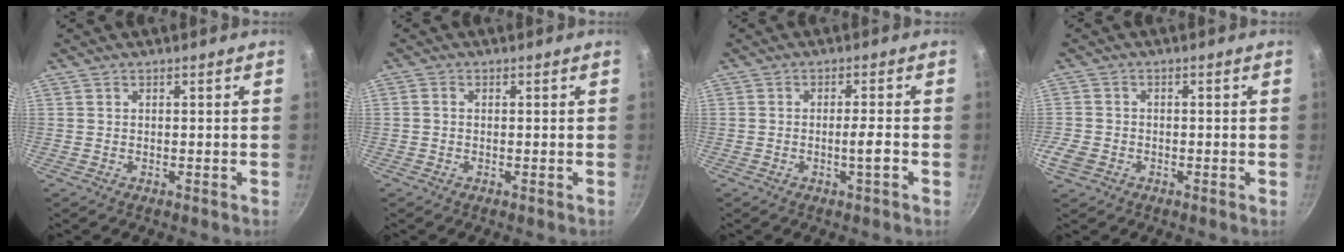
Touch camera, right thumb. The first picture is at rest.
{"total": 1.0, "force": [-0.2, 0.8, 0.5], "torque": [-0.010, 0.005, -0.005]}
{"total": 3.1, "force": [-1.1, -0.1, 2.9], "torque": [-0.048, 0.009, -0.019]}
{"total": 5.6, "force": [-2.4, 4.2, 3.0], "torque": [-0.071, 0.007, -0.053]}